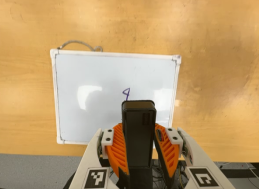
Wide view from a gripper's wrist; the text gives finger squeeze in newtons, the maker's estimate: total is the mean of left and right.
{"total": 5.9, "left": 5.2, "right": 6.7}